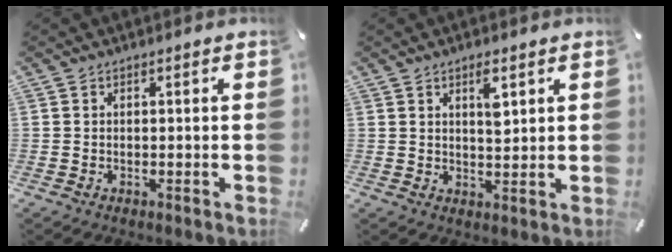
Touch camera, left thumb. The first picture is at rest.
{"total": 4.3, "force": [2.2, 1.7, 3.2], "torque": [-0.047, -0.007, 0.032]}